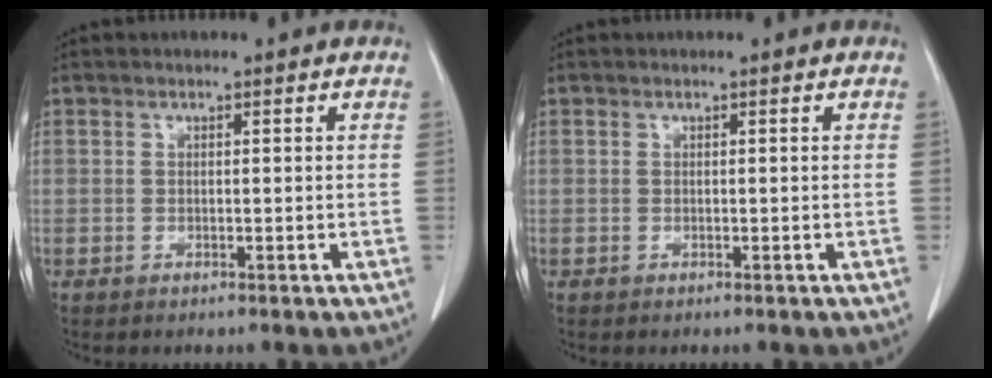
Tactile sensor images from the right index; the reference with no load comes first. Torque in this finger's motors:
{"motor_torque": [0.00, 0.00, 0.00, 0.00]}